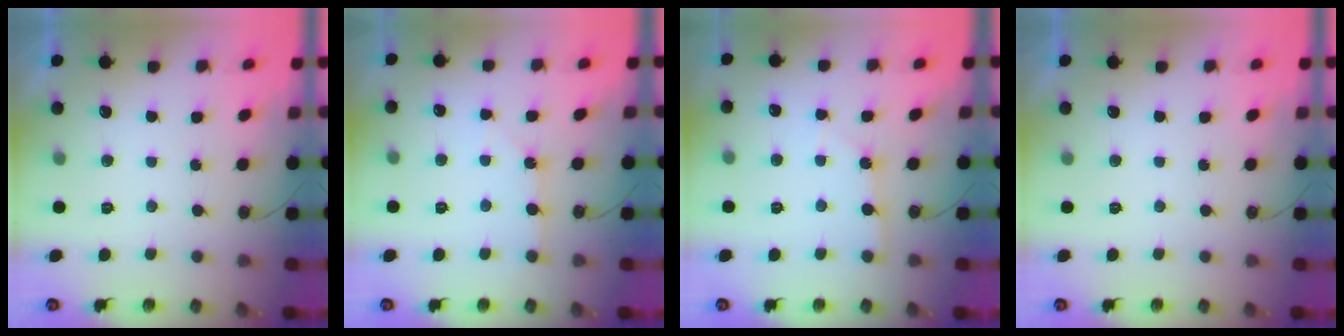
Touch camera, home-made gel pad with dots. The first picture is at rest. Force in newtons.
{"total": 0.9, "press": 0.8, "slide": 0.2}
{"total": 1.5, "press": 1.5, "slide": 0.2}
{"total": 0.0}